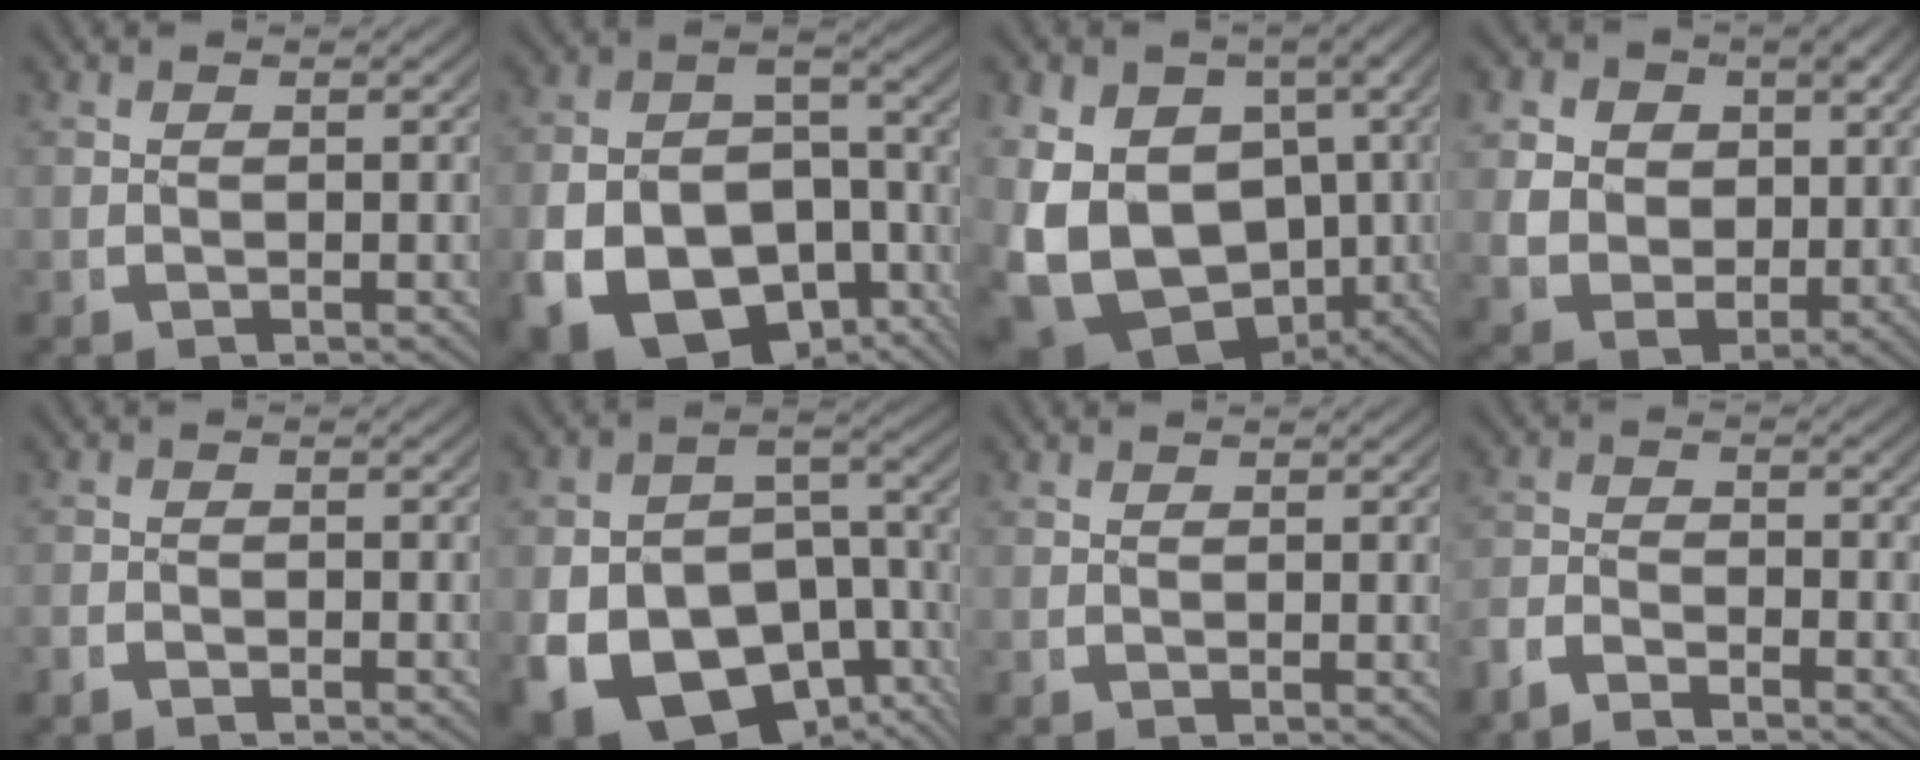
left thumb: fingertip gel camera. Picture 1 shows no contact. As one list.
[{"total": 17.8, "force": [-6.9, 12.4, 10.8], "torque": [-0.230, -0.083, -0.072]}, {"total": 18.1, "force": [-3.7, 13.6, 11.4], "torque": [-0.259, -0.099, -0.018]}, {"total": 10.0, "force": [0.7, 8.1, 5.8], "torque": [-0.139, -0.047, 0.028]}, {"total": 1.0, "force": [-1.0, 0.3, 0.1], "torque": [-0.003, -0.002, -0.020]}, {"total": 16.4, "force": [-5.6, 11.9, 9.8], "torque": [-0.206, -0.064, -0.061]}, {"total": 0.0}, {"total": 2.5, "force": [-2.1, 0.9, 0.9], "torque": [-0.018, -0.002, -0.045]}]